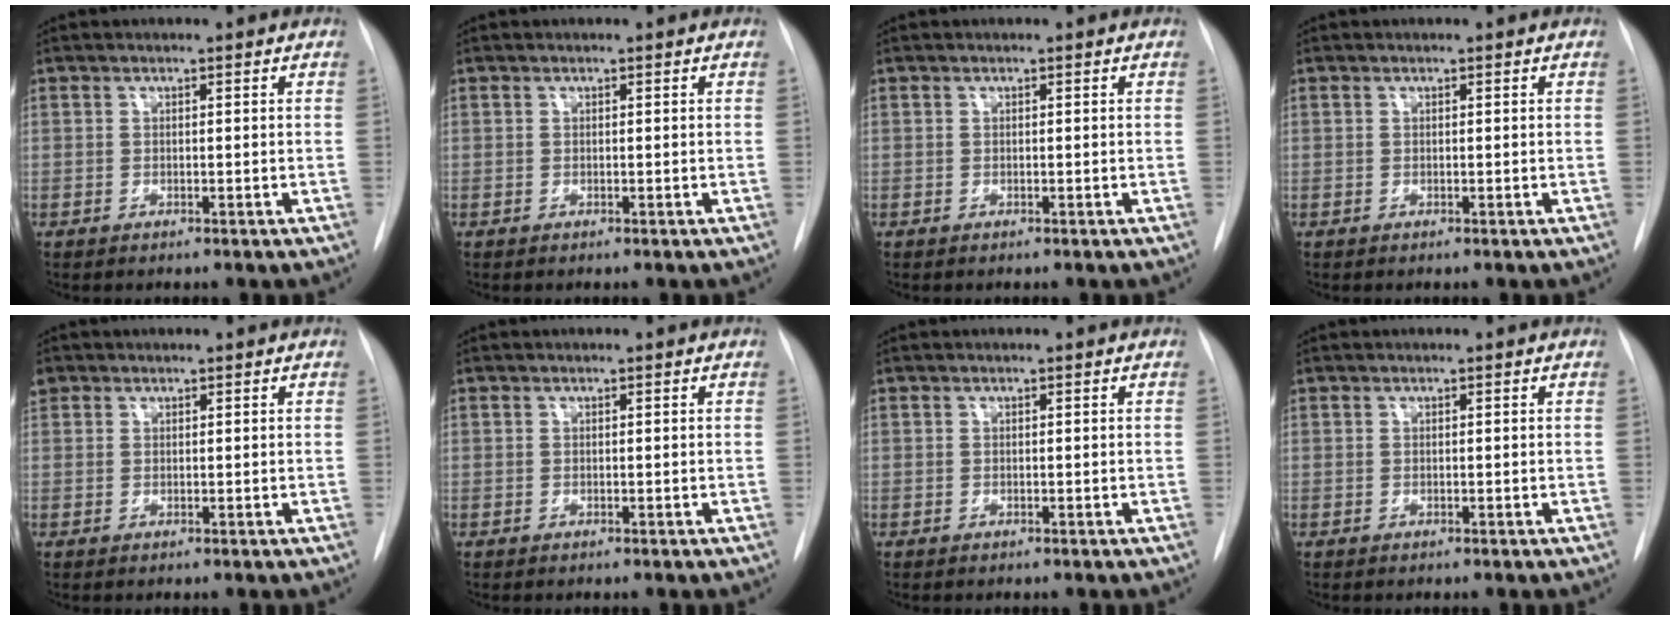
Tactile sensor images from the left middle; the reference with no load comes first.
{"total": 0.0}
{"total": 0.0}
{"total": 0.0}
{"total": 1.9, "force": [1.0, 1.6, 0.4], "torque": [-0.010, 0.019, 0.019]}
{"total": 0.0}
{"total": 0.0}
{"total": 0.0}